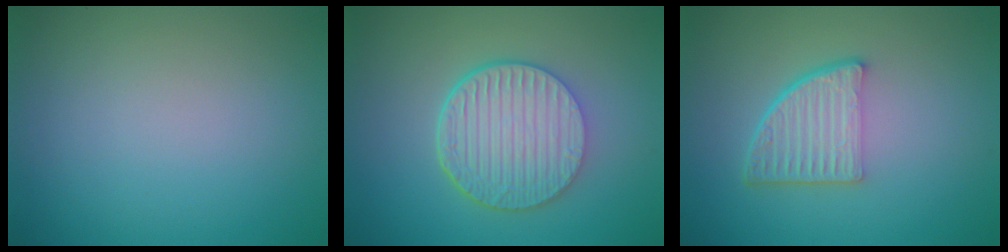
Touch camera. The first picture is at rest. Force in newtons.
{"total": 6.6, "press": 4.7, "slide": 4.6}
{"total": 4.8, "press": 3.4, "slide": 3.5}